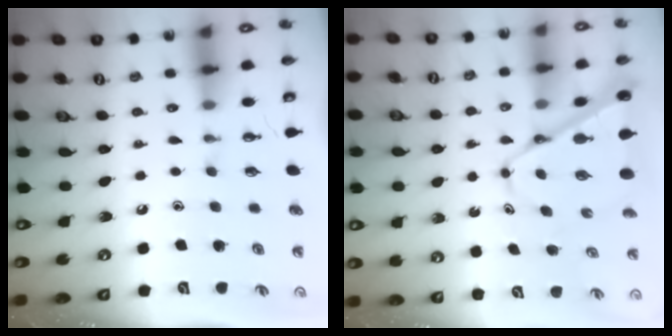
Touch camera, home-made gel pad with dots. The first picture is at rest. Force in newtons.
{"total": 11.7, "press": 11.6, "slide": 1.0}